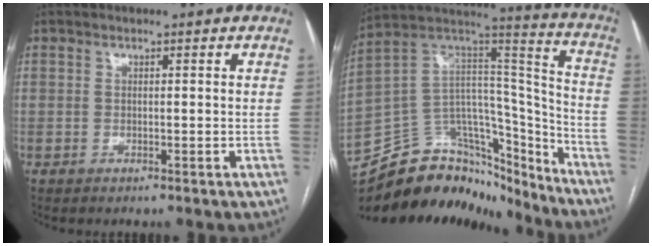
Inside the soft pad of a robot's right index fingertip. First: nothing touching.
{"total": 25.2, "force": [-21.8, 10.4, 7.0], "torque": [-0.139, 0.069, -0.339]}